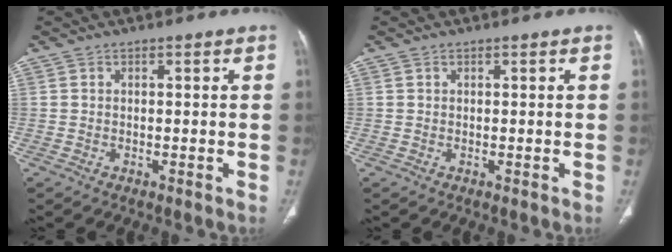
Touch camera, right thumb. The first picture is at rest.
{"total": 0.0}